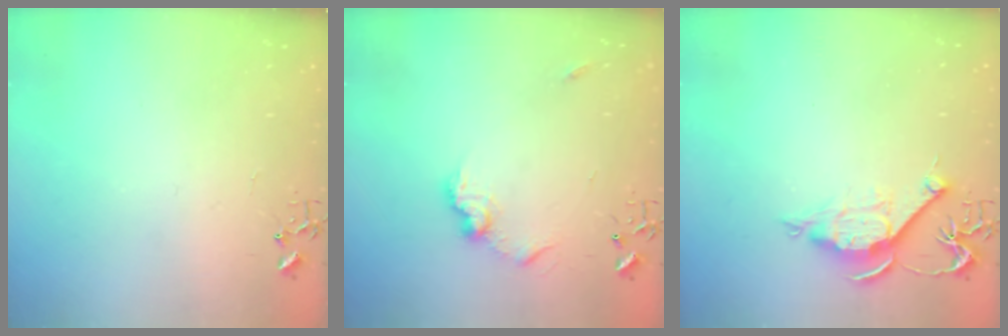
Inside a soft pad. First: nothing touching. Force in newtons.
{"total": 9.4, "press": 9.4, "slide": 0.5}
{"total": 8.6, "press": 8.6, "slide": 0.1}